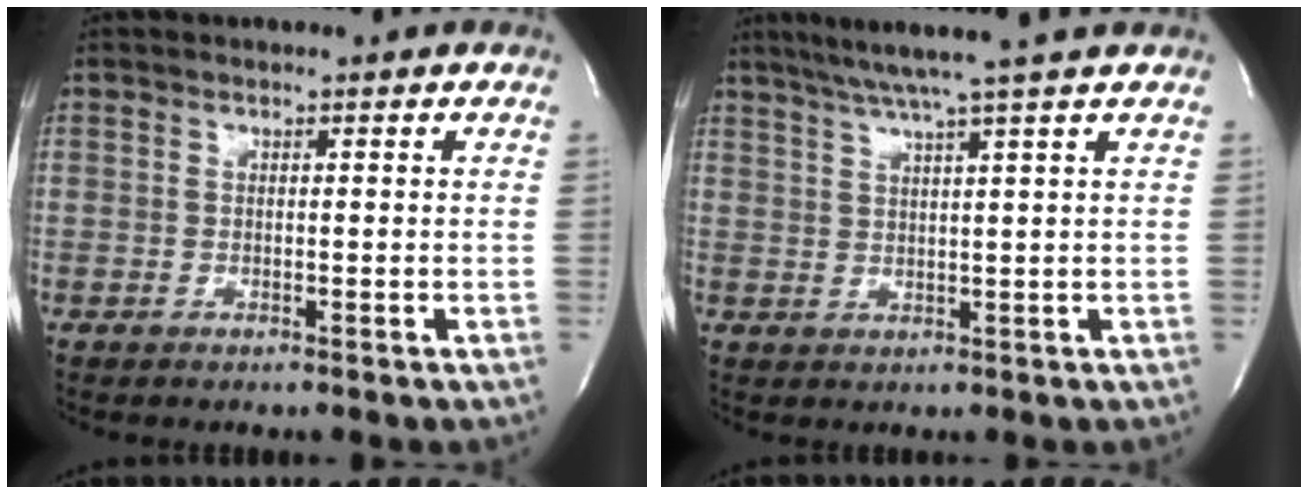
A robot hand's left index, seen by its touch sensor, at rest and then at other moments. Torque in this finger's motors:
{"motor_torque": [0.08, -0.12, -0.02, 0.04]}